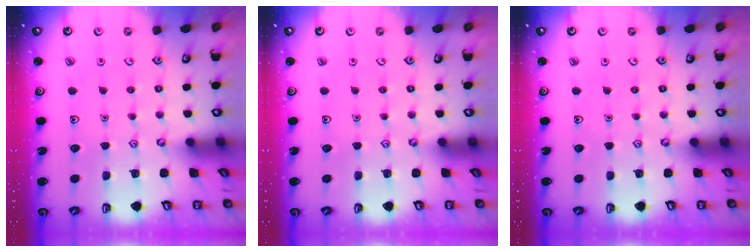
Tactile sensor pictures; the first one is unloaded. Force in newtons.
{"total": 0.0}
{"total": 0.0}